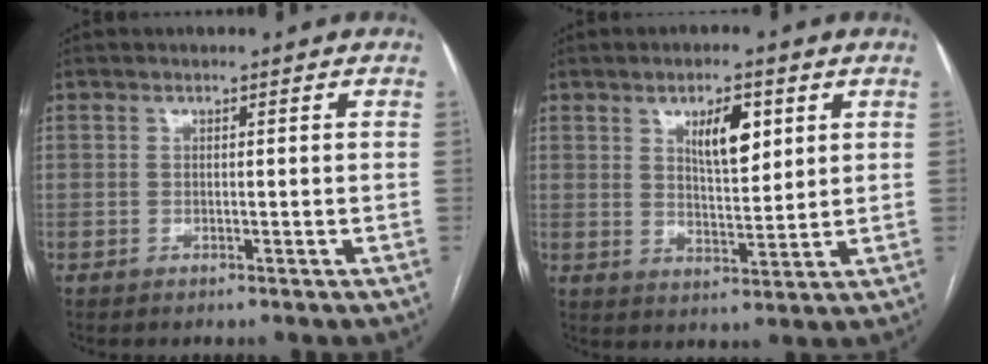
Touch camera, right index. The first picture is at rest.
{"total": 6.8, "force": [3.0, 2.3, 5.7], "torque": [-0.096, 0.001, 0.054]}